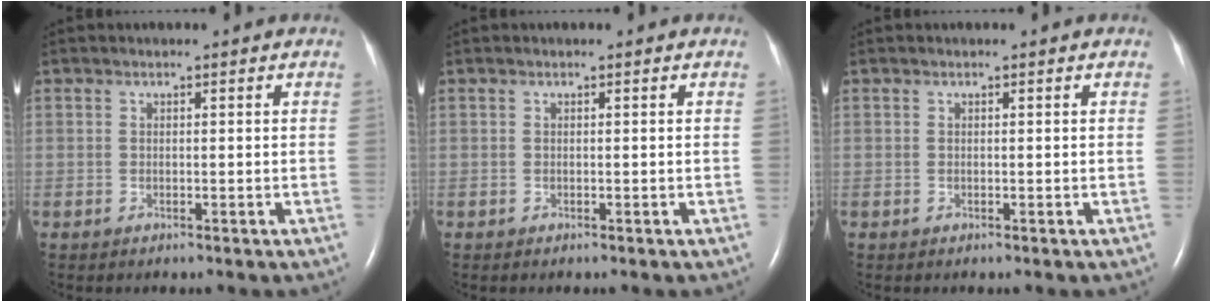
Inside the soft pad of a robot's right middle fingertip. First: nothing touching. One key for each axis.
{"total": 0.0}
{"total": 0.0}